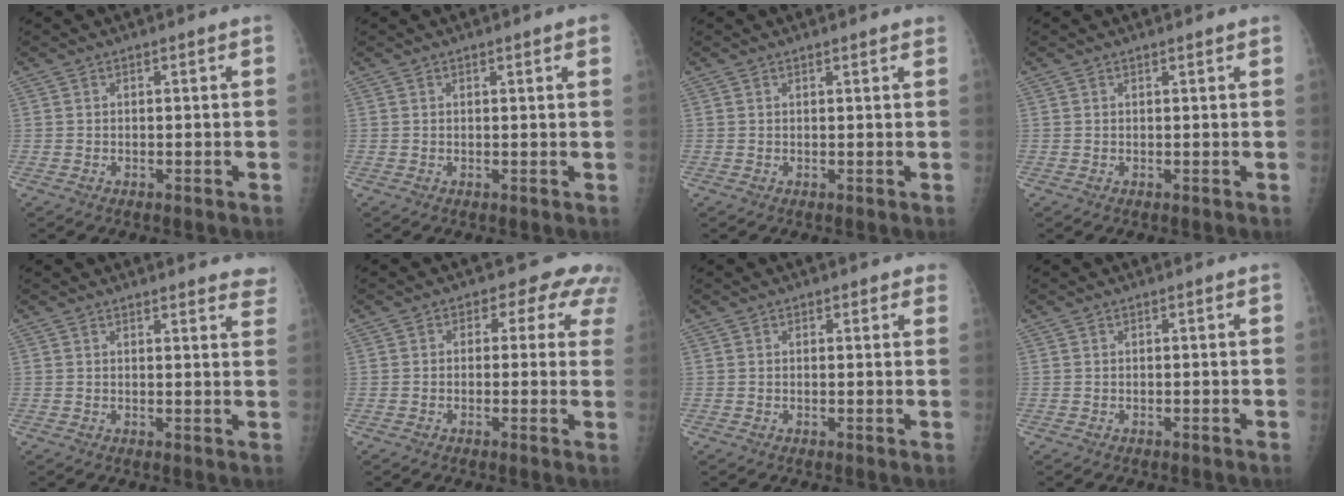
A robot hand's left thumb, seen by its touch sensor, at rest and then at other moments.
{"total": 1.8, "force": [1.2, 0.2, 1.3], "torque": [-0.014, 0.000, 0.012]}
{"total": 1.6, "force": [1.5, 0.3, 0.6], "torque": [-0.001, 0.000, 0.017]}
{"total": 0.7, "force": [0.7, 0.0, 0.2], "torque": [-0.003, 0.000, 0.011]}
{"total": 7.3, "force": [6.8, 1.8, 2.0], "torque": [0.012, -0.028, 0.057]}
{"total": 7.1, "force": [3.3, 5.0, 3.8], "torque": [0.003, -0.003, 0.017]}
{"total": 2.1, "force": [1.4, 1.3, 0.8], "torque": [0.016, -0.004, 0.010]}
{"total": 0.0}